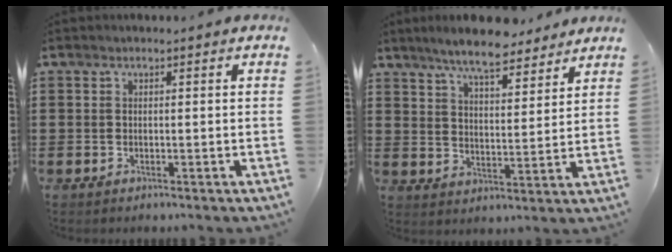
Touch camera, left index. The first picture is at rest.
{"total": 7.7, "force": [6.8, 1.1, 3.4], "torque": [-0.081, -0.023, 0.122]}